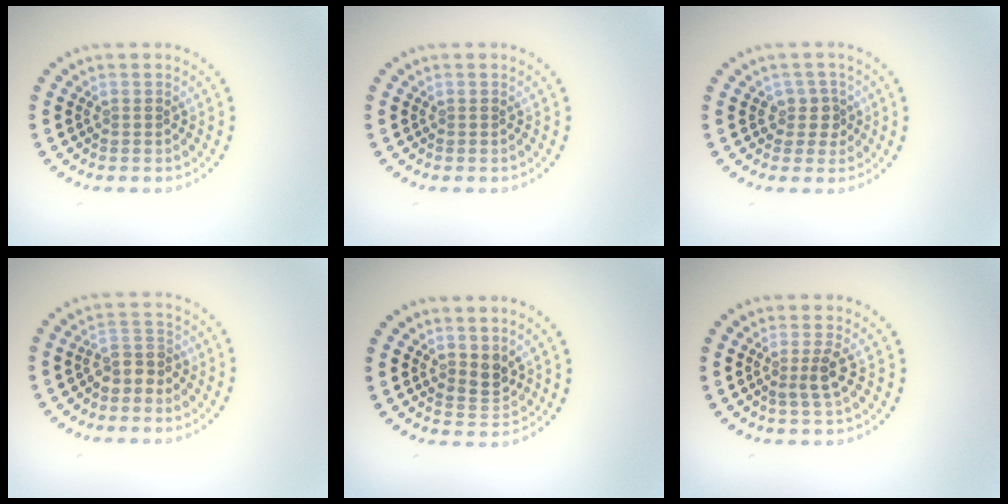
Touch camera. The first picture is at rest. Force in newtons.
{"total": 0.0}
{"total": 2.0, "press": 1.6, "slide": 1.1}
{"total": 2.3, "press": 2.0, "slide": 1.3}
{"total": 2.0, "press": 1.7, "slide": 1.0}
{"total": 1.9, "press": 1.5, "slide": 1.2}